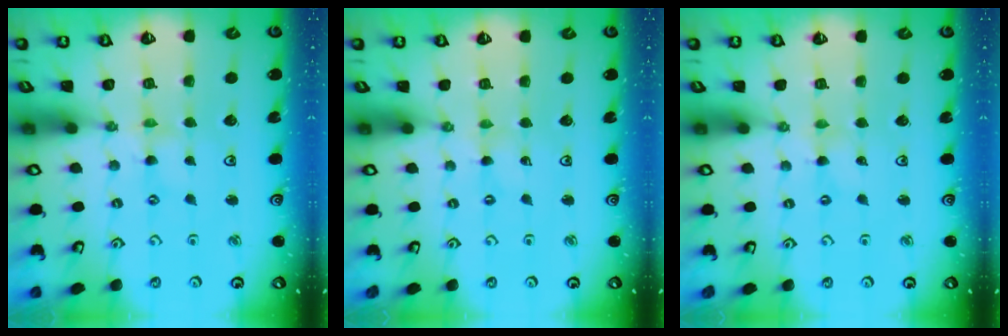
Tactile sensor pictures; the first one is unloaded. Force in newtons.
{"total": 0.0}
{"total": 0.0}